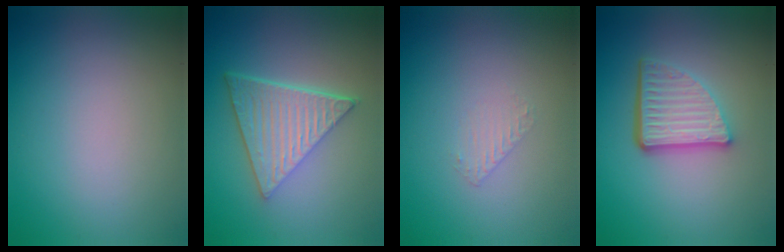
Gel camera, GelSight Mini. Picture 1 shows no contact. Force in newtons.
{"total": 6.7, "press": 4.6, "slide": 4.9}
{"total": 0.6, "press": 0.4, "slide": 0.5}
{"total": 5.1, "press": 3.6, "slide": 3.6}